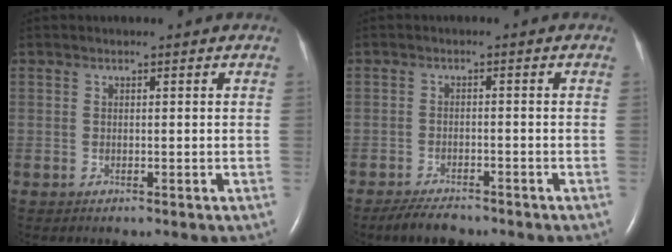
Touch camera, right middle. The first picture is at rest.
{"total": 4.5, "force": [-3.9, 1.2, 1.9], "torque": [-0.038, -0.009, -0.065]}